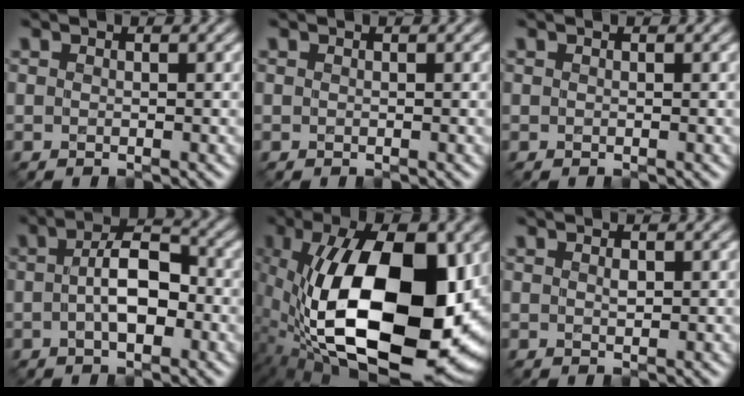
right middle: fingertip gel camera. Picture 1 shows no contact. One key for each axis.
{"total": 0.0}
{"total": 0.0}
{"total": 5.1, "fx": -0.9, "fy": 2.5, "fz": 4.4, "tx": -0.078, "ty": 0.004, "tz": -0.021}
{"total": 19.8, "fx": -1.2, "fy": 10.0, "fz": 17.1, "tx": -0.317, "ty": -0.027, "tz": -0.012}
{"total": 0.6, "fx": 0.1, "fy": 0.3, "fz": 0.6, "tx": -0.013, "ty": -0.002, "tz": 0.004}